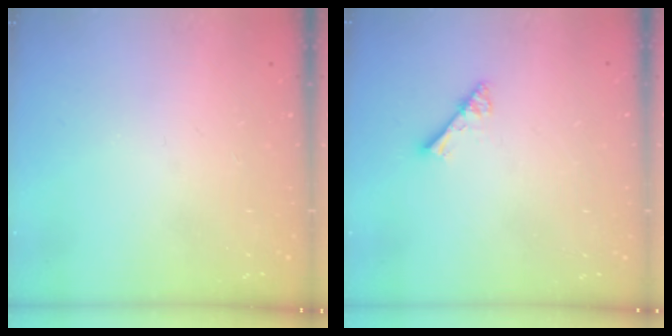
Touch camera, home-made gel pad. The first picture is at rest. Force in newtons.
{"total": 2.8, "press": 2.8, "slide": 0.3}